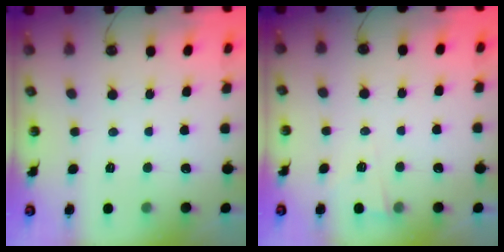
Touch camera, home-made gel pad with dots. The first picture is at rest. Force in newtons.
{"total": 3.0, "press": 2.8, "slide": 1.1}